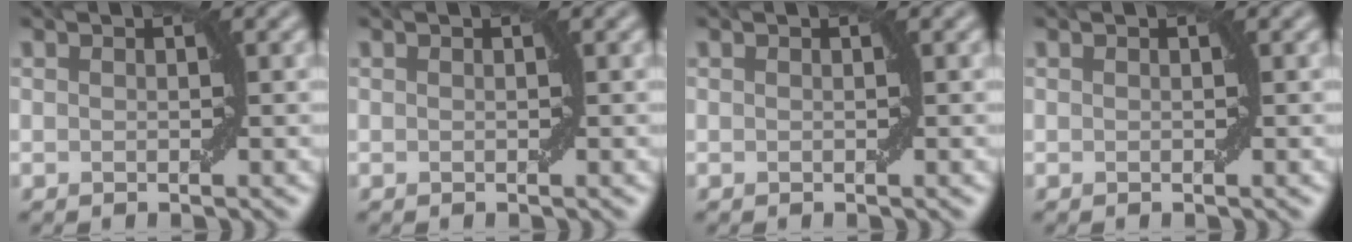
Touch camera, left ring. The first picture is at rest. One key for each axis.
{"total": 0.0}
{"total": 0.0}
{"total": 0.0}